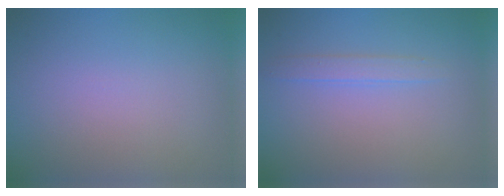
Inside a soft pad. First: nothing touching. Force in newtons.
{"total": 1.4, "press": 1.4, "slide": 0.0}